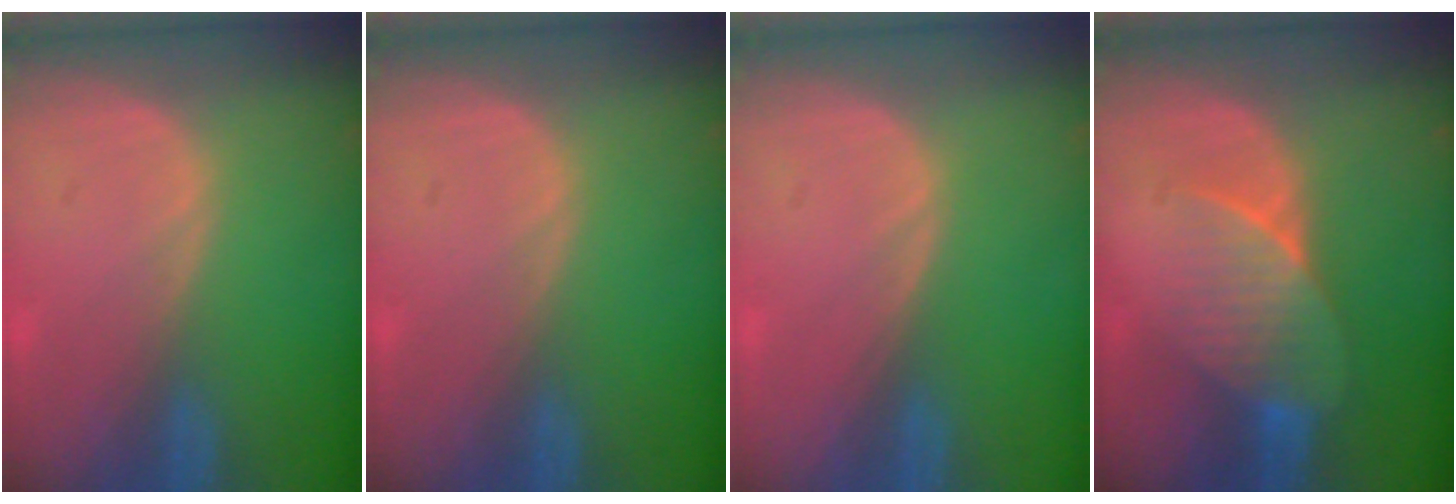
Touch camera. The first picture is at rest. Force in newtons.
{"total": 0.0}
{"total": 0.0}
{"total": 7.2, "press": 6.6, "slide": 2.9}